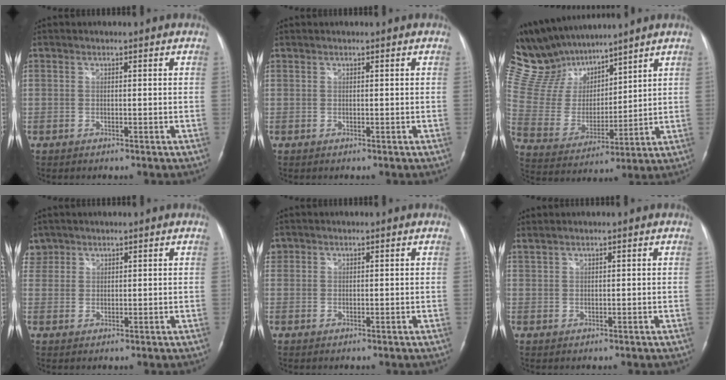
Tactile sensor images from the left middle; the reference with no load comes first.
{"total": 0.0}
{"total": 17.0, "force": [14.9, 5.6, 5.9], "torque": [-0.132, 0.028, 0.295]}
{"total": 3.2, "force": [2.5, 1.9, -0.3], "torque": [0.012, 0.008, 0.049]}
{"total": 1.4, "force": [0.9, 1.1, 0.0], "torque": [0.007, 0.010, 0.015]}
{"total": 1.5, "force": [1.4, -0.2, 0.5], "torque": [-0.021, 0.015, 0.035]}